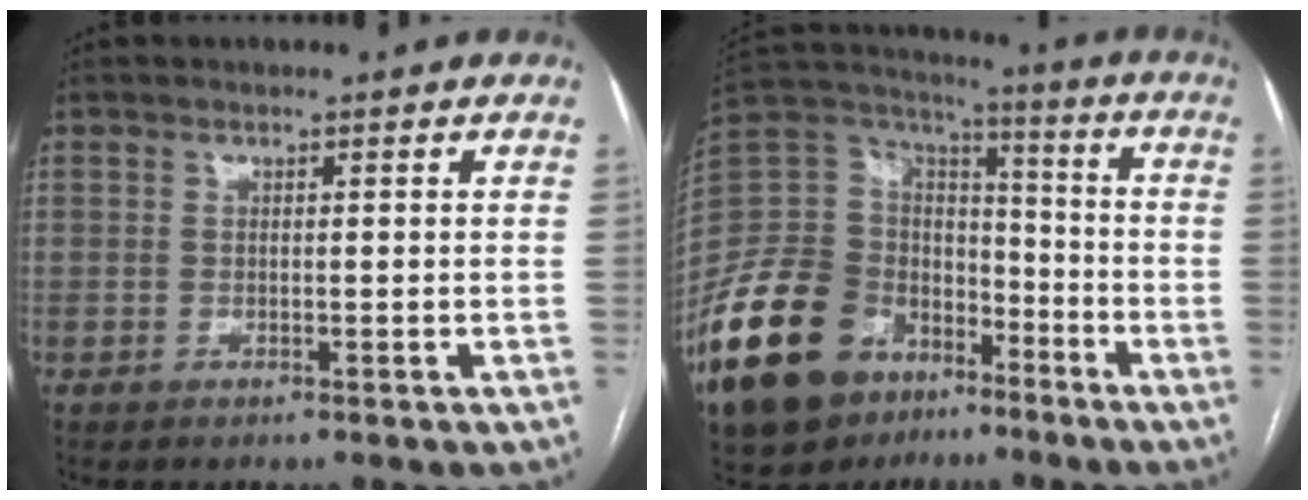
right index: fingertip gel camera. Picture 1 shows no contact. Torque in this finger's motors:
{"motor_torque": [1.09, -0.90, -0.11, -0.21]}